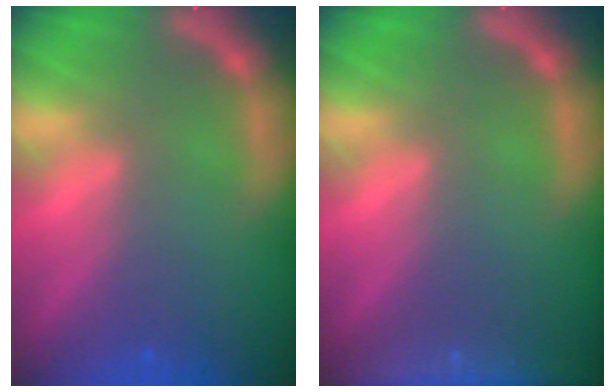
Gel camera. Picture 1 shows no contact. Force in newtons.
{"total": 9.0}